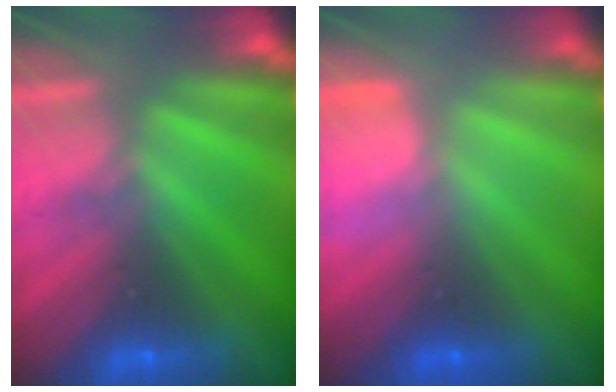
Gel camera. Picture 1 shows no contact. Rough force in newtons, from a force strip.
{"total": 2.9}